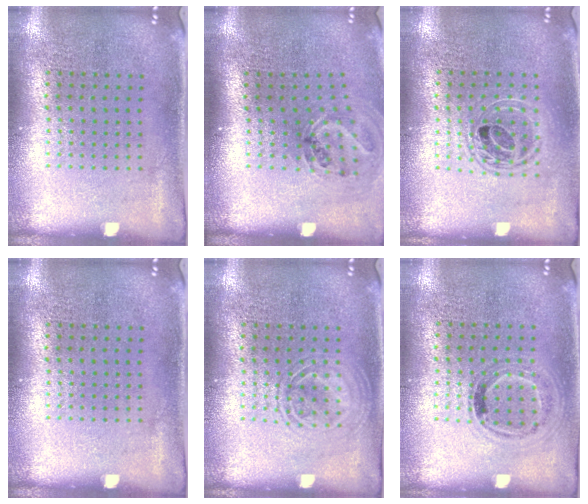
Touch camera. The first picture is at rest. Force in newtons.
{"total": 1.1, "press": 1.1, "slide": 0.4}
{"total": 1.6, "press": 1.3, "slide": 0.8}
{"total": 0.0}
{"total": 2.1, "press": 2.1, "slide": 0.3}
{"total": 0.9, "press": 0.9, "slide": 0.3}